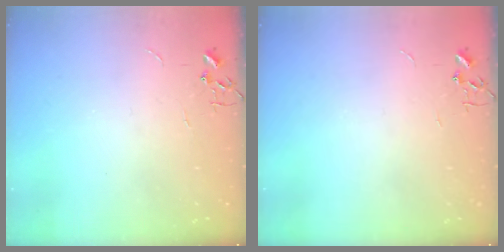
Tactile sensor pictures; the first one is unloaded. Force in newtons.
{"total": 0.0}